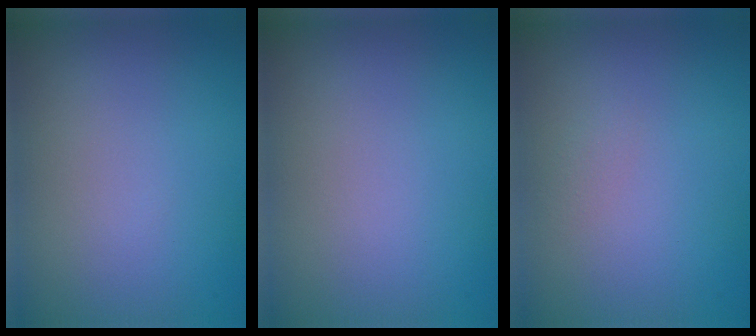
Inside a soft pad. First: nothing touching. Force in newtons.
{"total": 0.0}
{"total": 0.6, "press": 0.6, "slide": 0.0}